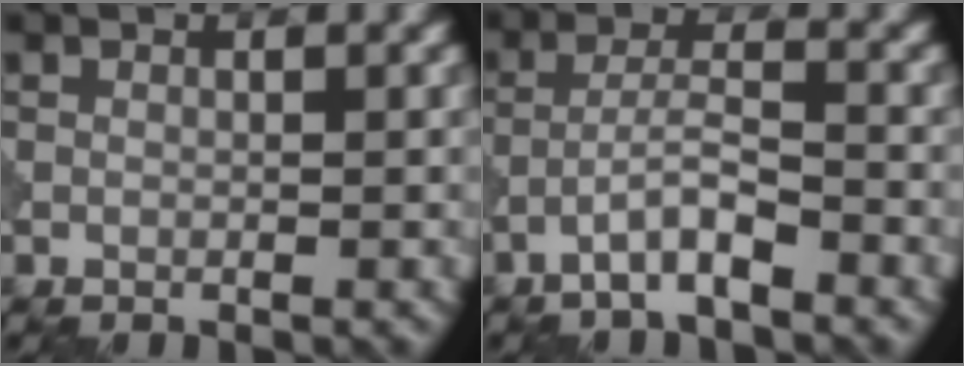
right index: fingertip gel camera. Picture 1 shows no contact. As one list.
[{"total": 3.5, "force": [-2.2, 0.5, 2.7], "torque": [-0.049, 0.015, -0.047]}]